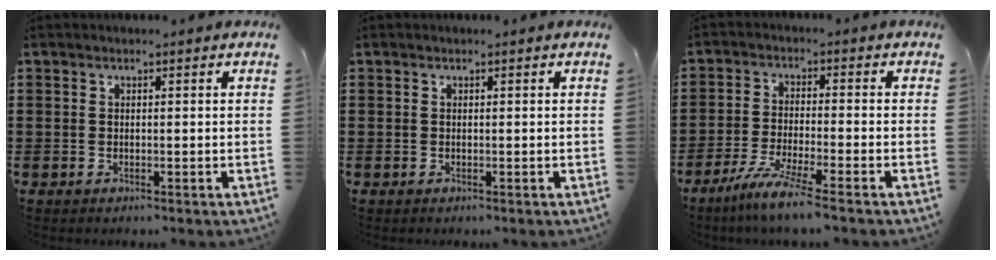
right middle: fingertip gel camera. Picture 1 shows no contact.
{"total": 0.0}
{"total": 6.1, "force": [-4.9, -0.4, 3.6], "torque": [-0.077, -0.019, -0.091]}